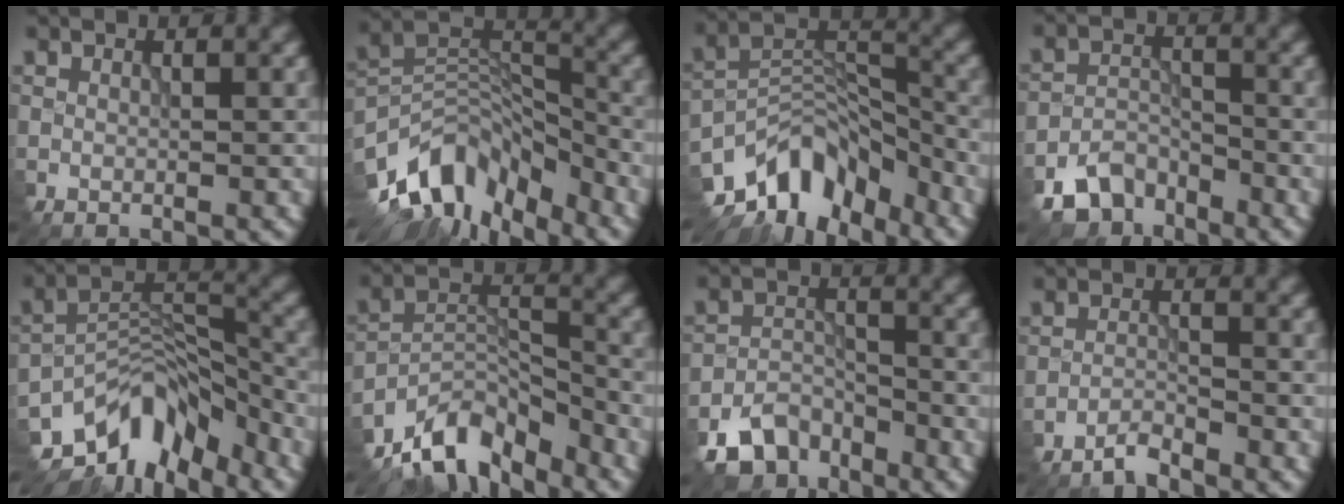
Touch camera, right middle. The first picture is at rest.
{"total": 10.2, "force": [-7.4, 4.9, 4.9], "torque": [-0.080, 0.008, -0.149]}
{"total": 8.9, "force": [-6.9, 4.3, 3.7], "torque": [-0.048, 0.003, -0.140]}
{"total": 4.7, "force": [-3.9, 2.4, 1.2], "torque": [-0.016, -0.003, -0.074]}
{"total": 9.1, "force": [-6.9, 4.1, 4.3], "torque": [-0.055, 0.001, -0.136]}
{"total": 7.5, "force": [-6.3, 2.9, 2.8], "torque": [-0.042, 0.001, -0.130]}
{"total": 5.4, "force": [-4.3, 2.9, 1.5], "torque": [-0.026, -0.005, -0.081]}
{"total": 2.1, "force": [-2.0, 0.0, 0.3], "torque": [-0.003, 0.007, -0.045]}